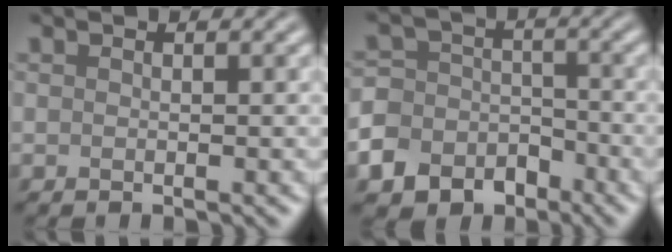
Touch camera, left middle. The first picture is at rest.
{"total": 8.4, "force": [-5.1, 6.5, 1.7], "torque": [-0.024, -0.024, -0.106]}